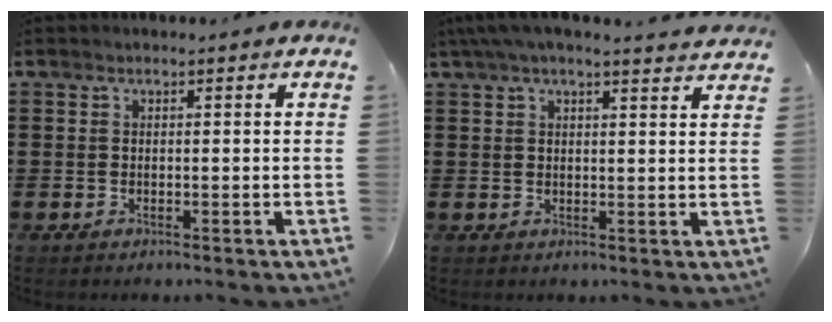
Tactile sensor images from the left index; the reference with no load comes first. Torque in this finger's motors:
{"motor_torque": [-0.15, -1.65, 0.55, 0.08]}